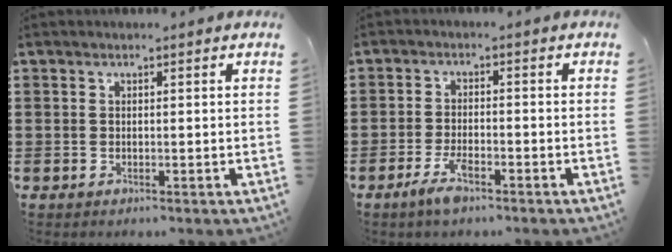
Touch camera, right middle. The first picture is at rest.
{"total": 4.3, "force": [-2.8, 1.2, 3.1], "torque": [-0.072, 0.002, -0.056]}